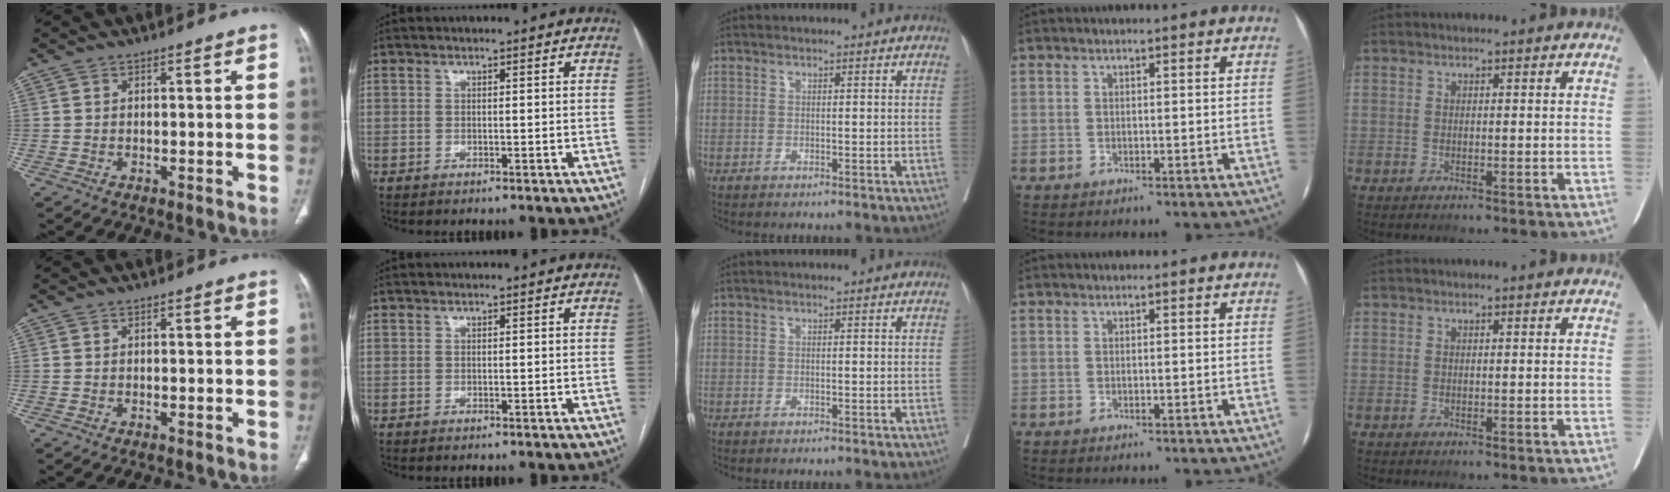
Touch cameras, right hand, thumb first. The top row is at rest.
{}